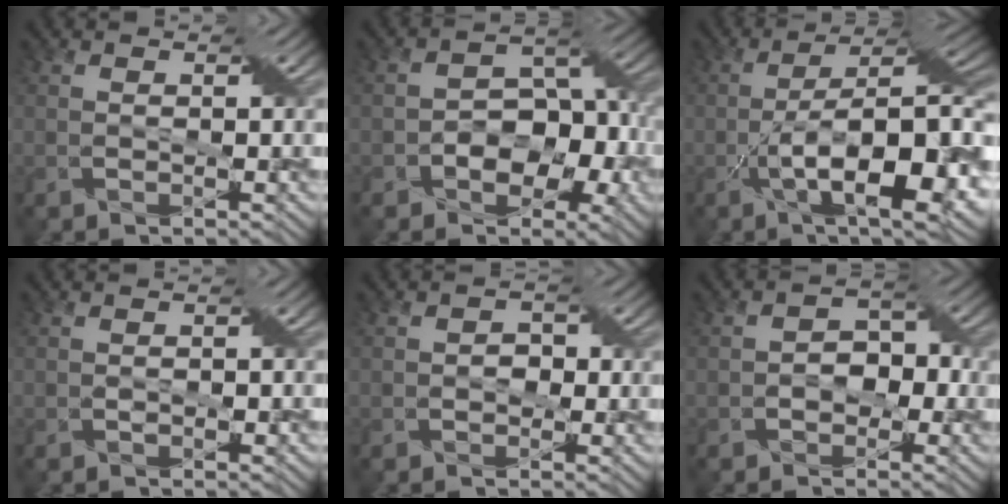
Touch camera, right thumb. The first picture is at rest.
{"total": 8.9, "force": [-2.6, 5.8, 6.2], "torque": [-0.073, 0.005, -0.047]}
{"total": 15.2, "force": [-4.9, 5.6, 13.3], "torque": [-0.214, -0.006, -0.077]}
{"total": 1.0, "force": [-0.4, 0.6, 0.7], "torque": [-0.012, 0.003, -0.006]}
{"total": 1.6, "force": [-0.4, 1.3, 0.8], "torque": [-0.015, 0.001, -0.009]}
{"total": 3.2, "force": [-1.1, 2.4, 1.8], "torque": [-0.022, 0.009, -0.022]}